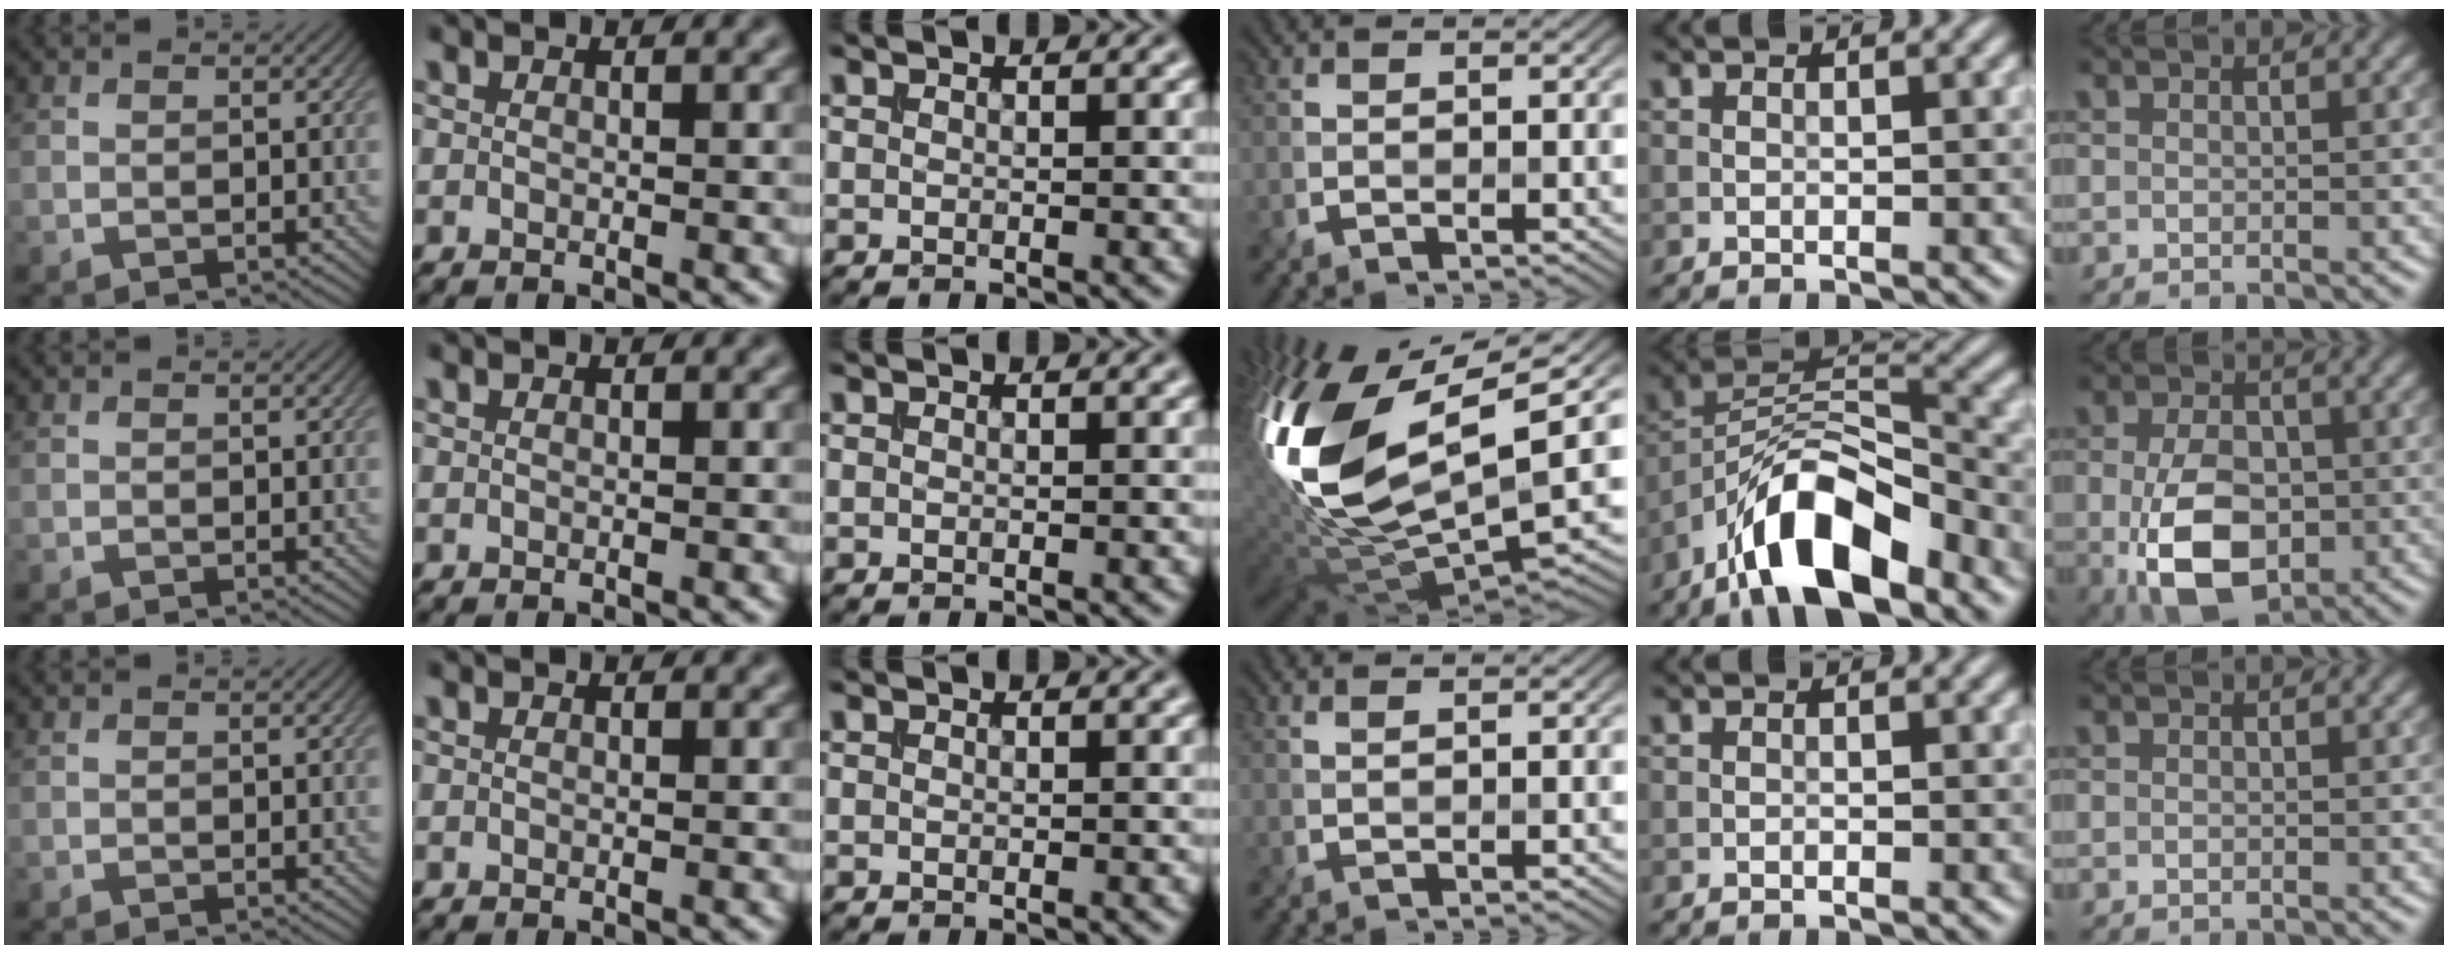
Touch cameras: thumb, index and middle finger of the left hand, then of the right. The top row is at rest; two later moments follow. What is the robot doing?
{"motion": "insert", "object": "bucket"}